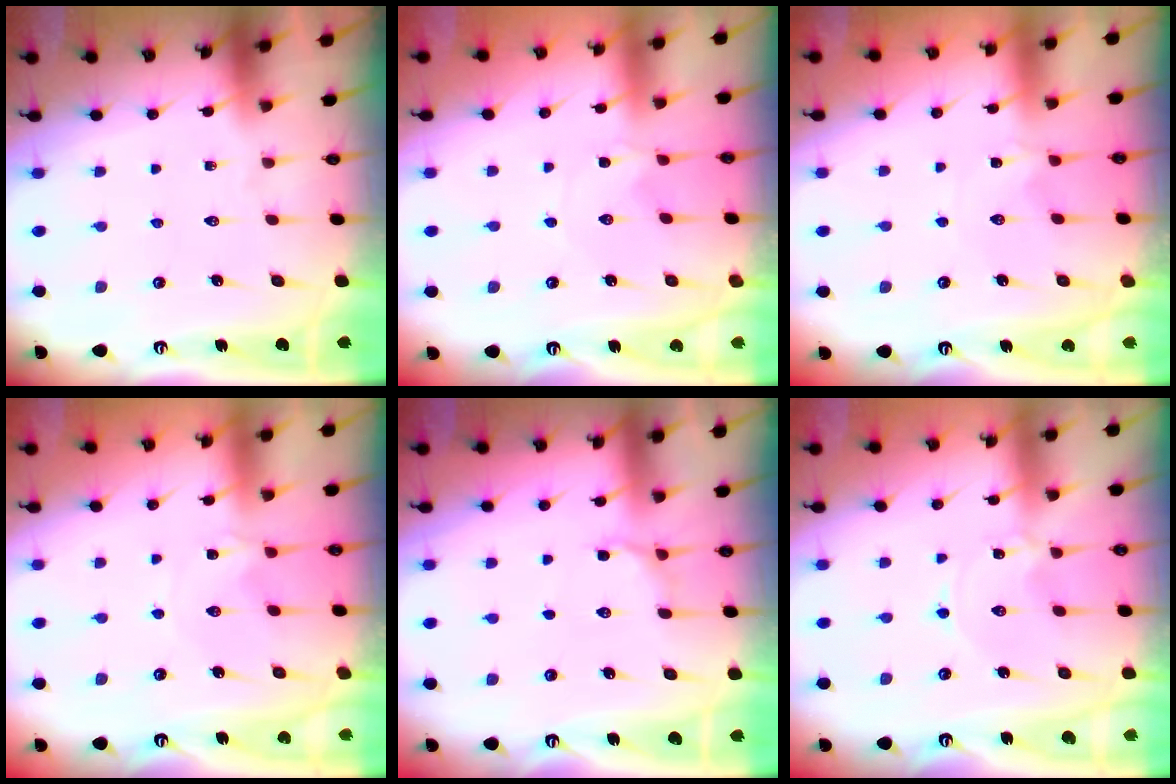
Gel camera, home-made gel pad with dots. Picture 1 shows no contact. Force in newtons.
{"total": 0.0}
{"total": 1.3, "press": 1.2, "slide": 0.4}
{"total": 0.6, "press": 0.5, "slide": 0.3}
{"total": 6.0, "press": 5.8, "slide": 1.8}
{"total": 0.0}